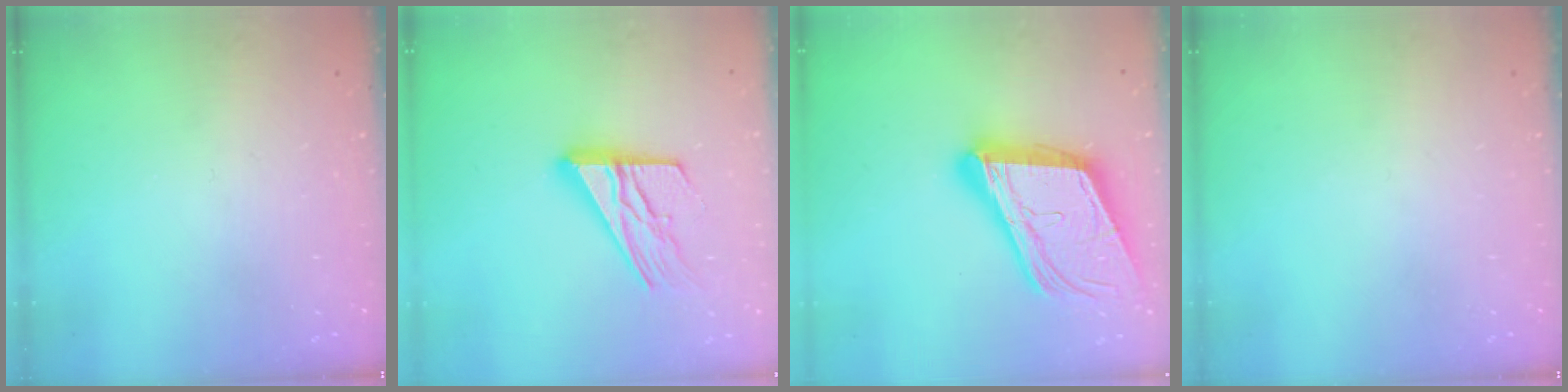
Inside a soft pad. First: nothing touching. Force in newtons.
{"total": 17.0, "press": 16.9, "slide": 1.6}
{"total": 25.8, "press": 25.3, "slide": 4.9}
{"total": 0.0}